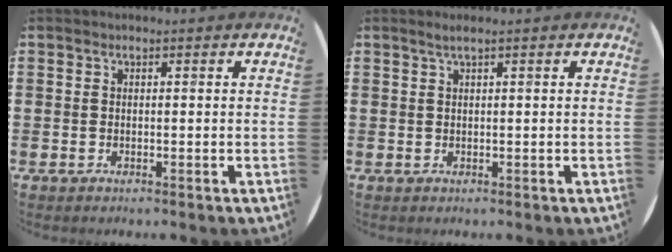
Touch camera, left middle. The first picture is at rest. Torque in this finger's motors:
{"motor_torque": [0.25, -0.19, 0.01, 0.00]}